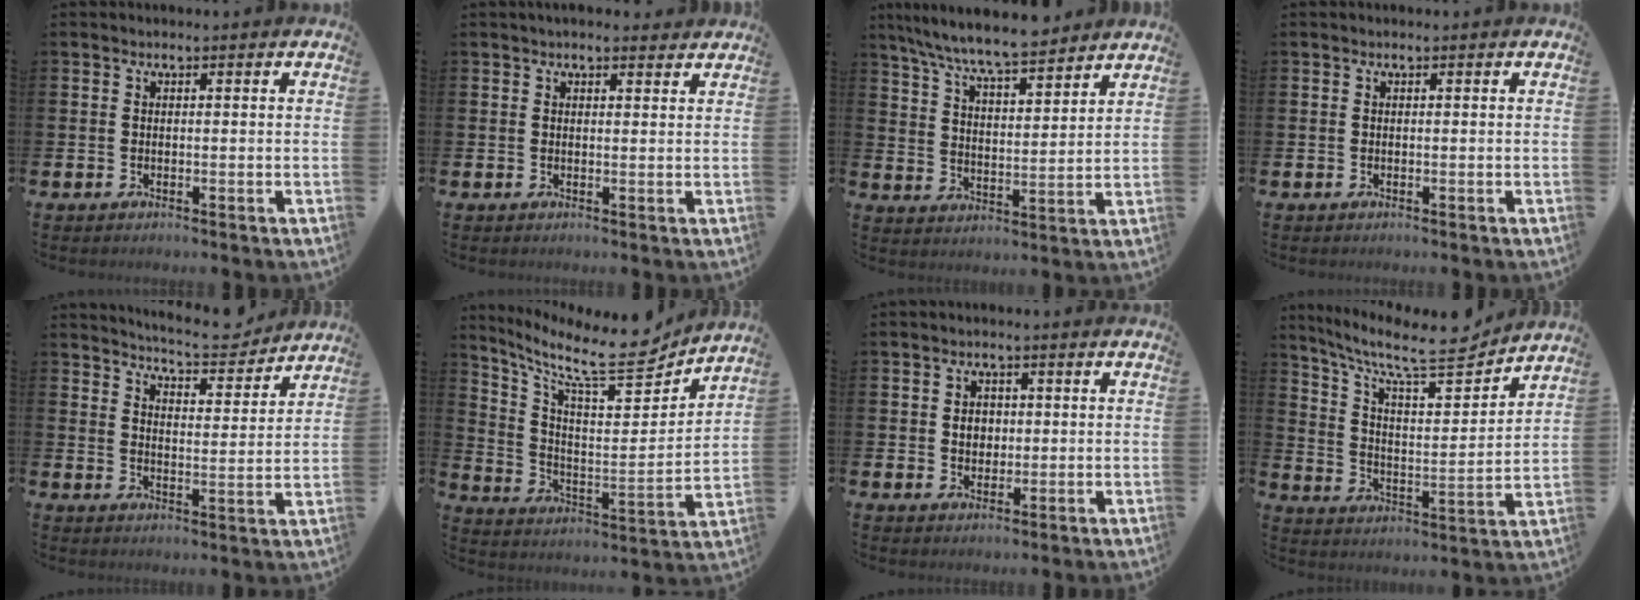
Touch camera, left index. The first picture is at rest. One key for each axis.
{"total": 1.9, "fx": 1.8, "fy": 0.4, "fz": 0.3, "tx": -0.001, "ty": -0.005, "tz": 0.032}
{"total": 8.2, "fx": 7.8, "fy": 0.5, "fz": 2.7, "tx": -0.085, "ty": -0.042, "tz": 0.140}
{"total": 0.0}
{"total": 6.4, "fx": 6.3, "fy": 0.7, "fz": 1.1, "tx": -0.033, "ty": -0.044, "tz": 0.110}
{"total": 11.7, "fx": 9.3, "fy": 3.1, "fz": 6.5, "tx": -0.140, "ty": -0.070, "tz": 0.152}
{"total": 2.4, "fx": 0.4, "fy": 2.1, "fz": 1.2, "tx": -0.011, "ty": 0.004, "tz": 0.001}
{"total": 10.9, "fx": 9.2, "fy": 2.3, "fz": 5.5, "tx": -0.130, "ty": -0.063, "tz": 0.152}